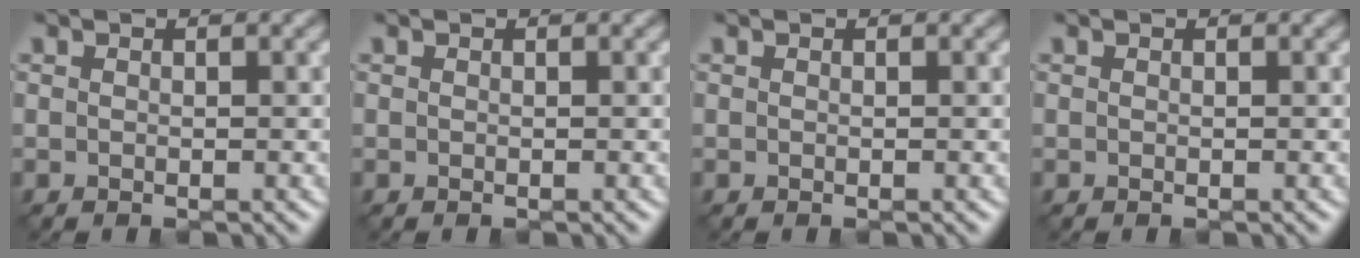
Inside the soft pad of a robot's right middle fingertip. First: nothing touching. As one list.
[{"total": 0.0}, {"total": 0.0}, {"total": 0.0}]